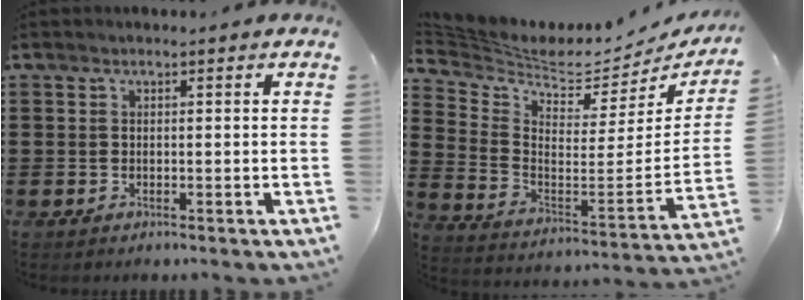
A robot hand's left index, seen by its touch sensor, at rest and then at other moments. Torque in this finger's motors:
{"motor_torque": [1.08, -1.06, 0.00, -0.02]}